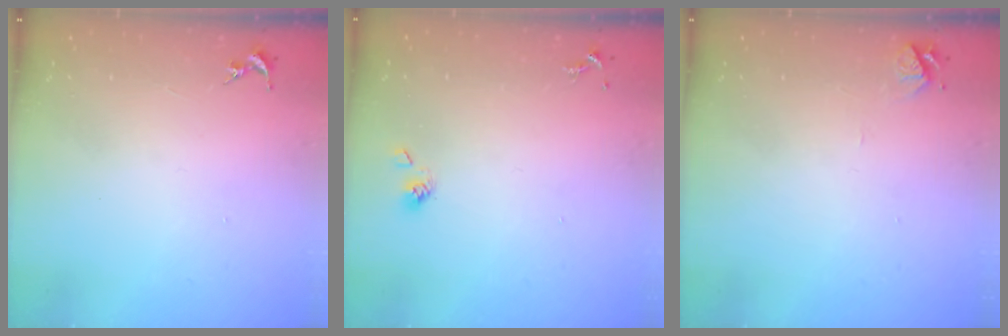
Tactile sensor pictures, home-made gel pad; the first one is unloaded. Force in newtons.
{"total": 4.6, "press": 4.1, "slide": 2.2}
{"total": 4.9, "press": 4.9, "slide": 0.5}